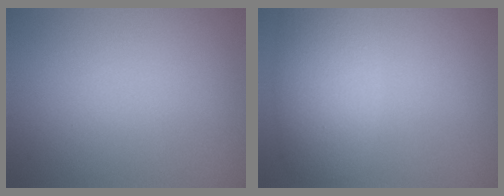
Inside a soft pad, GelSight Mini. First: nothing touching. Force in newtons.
{"total": 5.2, "press": 5.2, "slide": 0.5}